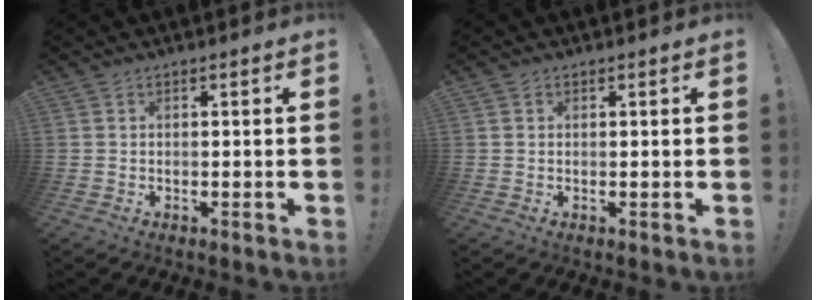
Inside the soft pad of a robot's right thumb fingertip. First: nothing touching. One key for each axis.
{"total": 0.5, "fx": 0.3, "fy": 0.5, "fz": 0.0, "tx": 0.006, "ty": -0.001, "tz": 0.003}